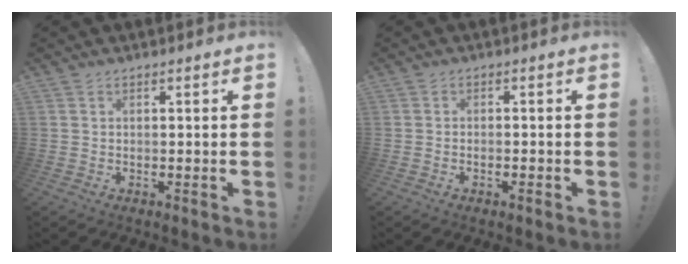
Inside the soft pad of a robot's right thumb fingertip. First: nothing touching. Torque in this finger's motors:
{"motor_torque": [0.00, -0.19, -0.09, 0.28, -0.05]}